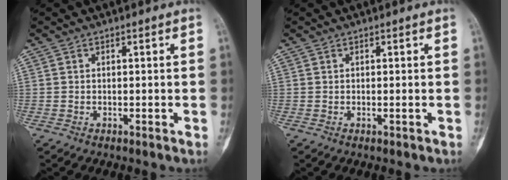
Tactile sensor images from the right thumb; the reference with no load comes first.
{"total": 0.0}